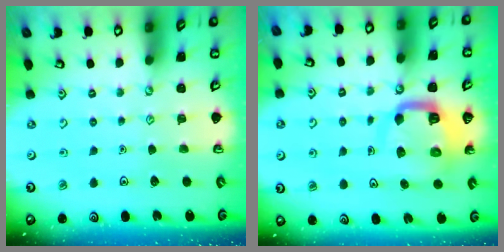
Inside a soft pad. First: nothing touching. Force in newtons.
{"total": 9.1, "press": 9.0, "slide": 1.1}